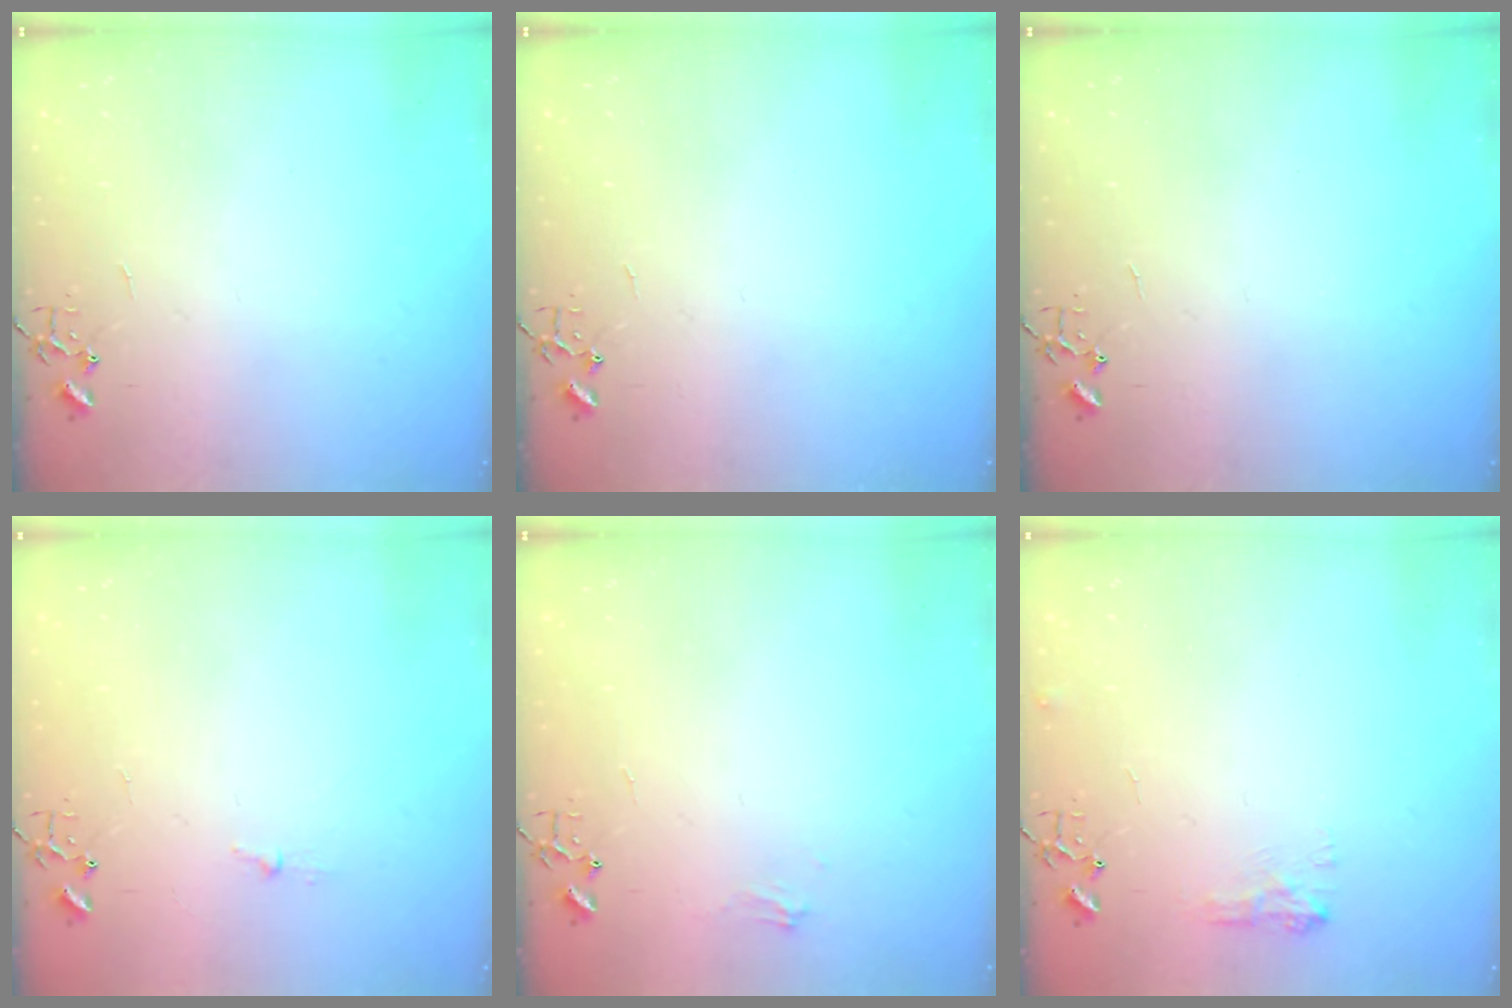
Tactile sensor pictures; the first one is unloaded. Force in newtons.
{"total": 0.0}
{"total": 0.0}
{"total": 3.1, "press": 3.1, "slide": 0.4}
{"total": 6.1, "press": 6.1, "slide": 0.7}
{"total": 7.4, "press": 7.4, "slide": 0.5}